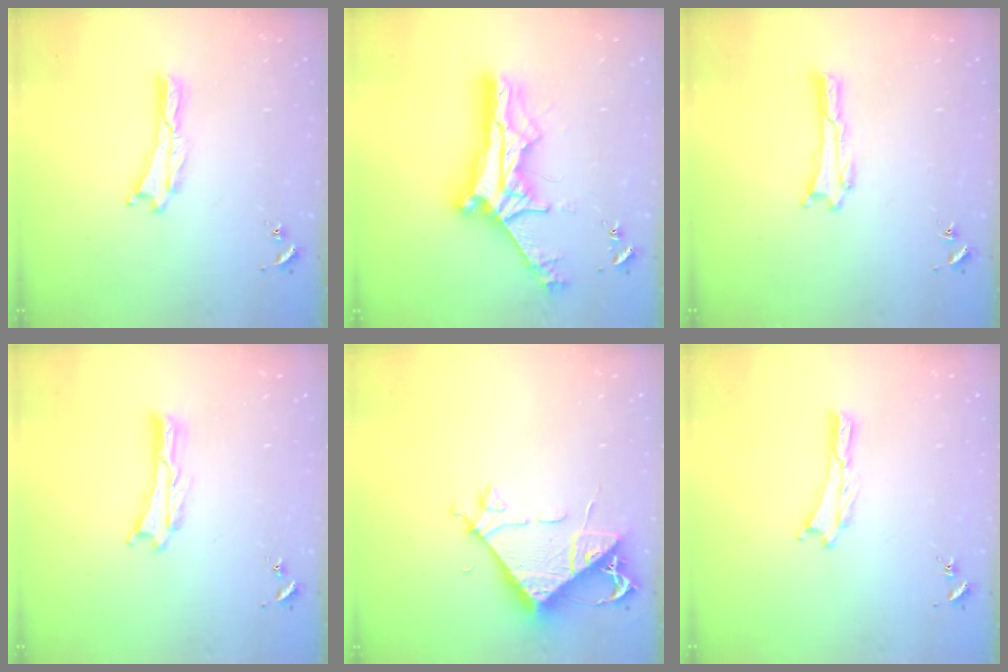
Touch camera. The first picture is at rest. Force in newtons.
{"total": 14.7, "press": 14.7, "slide": 1.3}
{"total": 0.0}
{"total": 0.0}
{"total": 7.6, "press": 7.5, "slide": 1.2}
{"total": 0.0}